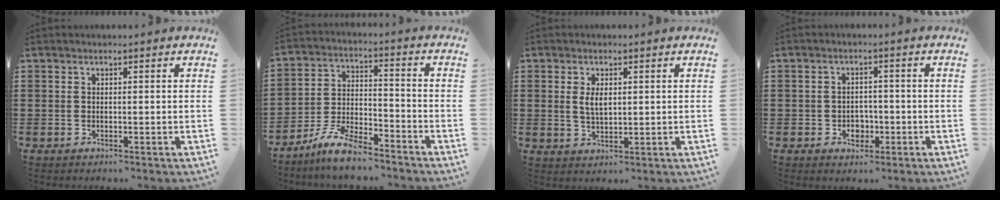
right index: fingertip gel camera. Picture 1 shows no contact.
{"total": 7.8, "force": [-6.8, 1.6, 3.4], "torque": [-0.079, 0.012, -0.133]}
{"total": 3.4, "force": [0.8, 1.6, 2.9], "torque": [-0.060, 0.007, 0.012]}
{"total": 2.8, "force": [-1.0, 2.2, 1.3], "torque": [-0.022, -0.001, -0.024]}